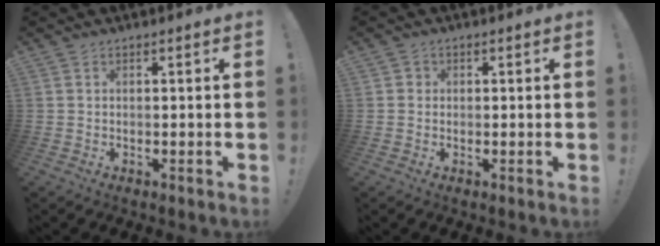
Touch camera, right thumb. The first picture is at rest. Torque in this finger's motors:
{"motor_torque": [-0.18, 0.03, -0.19, 0.07, 0.00]}